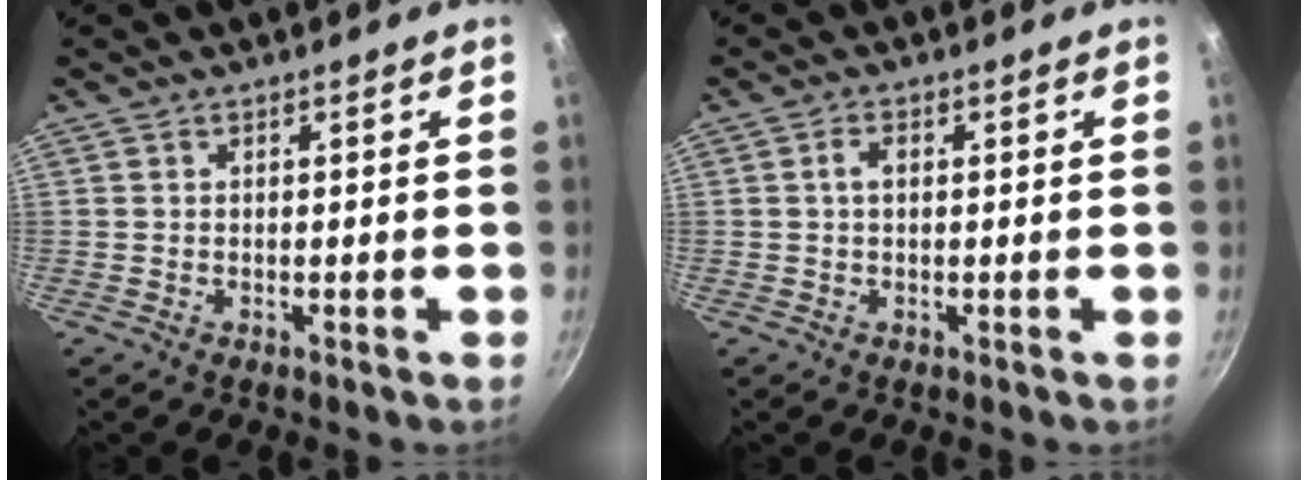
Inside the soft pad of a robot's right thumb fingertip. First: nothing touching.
{"total": 2.2, "force": [0.3, 1.4, 1.7], "torque": [-0.026, 0.007, 0.004]}